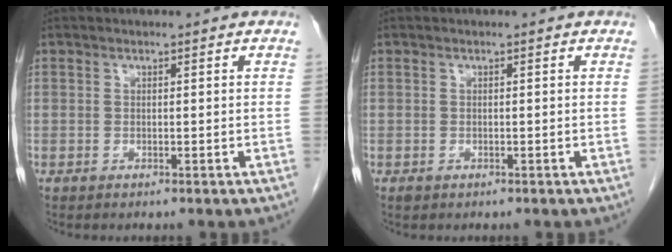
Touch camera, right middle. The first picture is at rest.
{"total": 0.5, "force": [-0.3, 0.4, 0.2], "torque": [-0.005, 0.001, -0.003]}